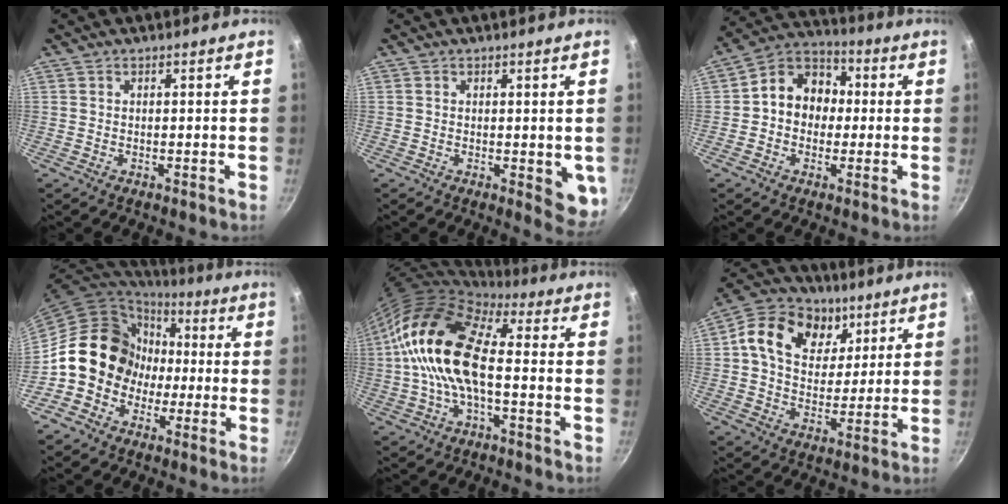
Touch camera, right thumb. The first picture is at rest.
{"total": 5.5, "force": [-0.3, 2.8, 4.8], "torque": [-0.046, -0.006, -0.001]}
{"total": 11.3, "force": [0.3, 9.4, 6.3], "torque": [-0.056, 0.032, -0.019]}
{"total": 15.3, "force": [-1.6, 13.5, 6.9], "torque": [-0.064, 0.045, -0.030]}
{"total": 15.5, "force": [0.2, 7.4, 13.6], "torque": [-0.235, 0.028, -0.010]}
{"total": 16.5, "force": [6.2, 12.2, 9.1], "torque": [-0.130, -0.010, 0.092]}